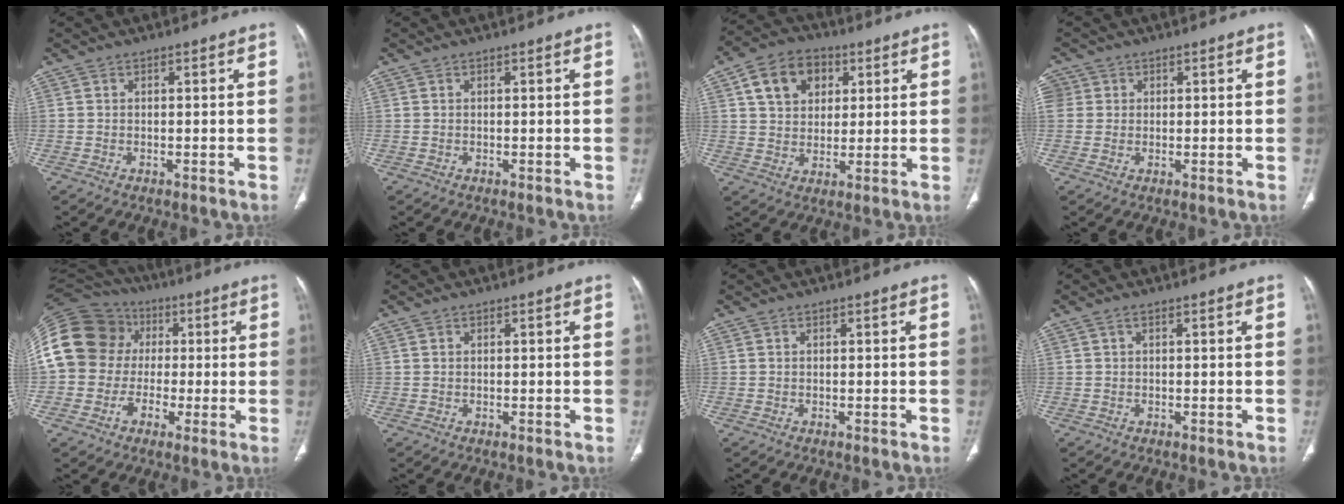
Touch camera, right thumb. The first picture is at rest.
{"total": 0.0}
{"total": 11.2, "force": [4.1, 8.5, 6.0], "torque": [-0.071, -0.002, 0.067]}
{"total": 4.7, "force": [1.1, 4.4, 1.1], "torque": [-0.016, 0.011, 0.024]}
{"total": 21.4, "force": [0.7, 19.2, 9.5], "torque": [-0.204, 0.058, 0.018]}
{"total": 0.0}
{"total": 0.0}
{"total": 0.6, "force": [0.2, 0.4, 0.4], "torque": [-0.010, 0.002, 0.002]}